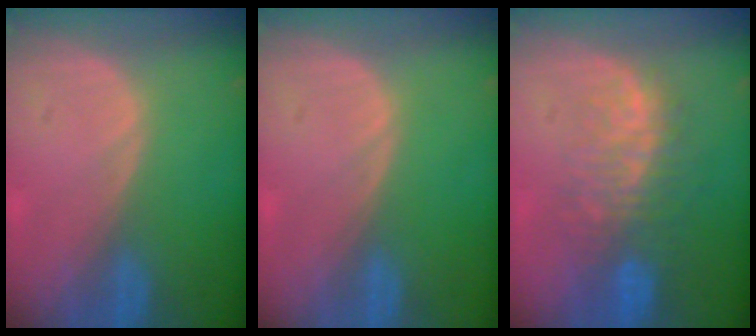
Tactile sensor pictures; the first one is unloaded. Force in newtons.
{"total": 0.0}
{"total": 9.4, "press": 8.1, "slide": 4.7}